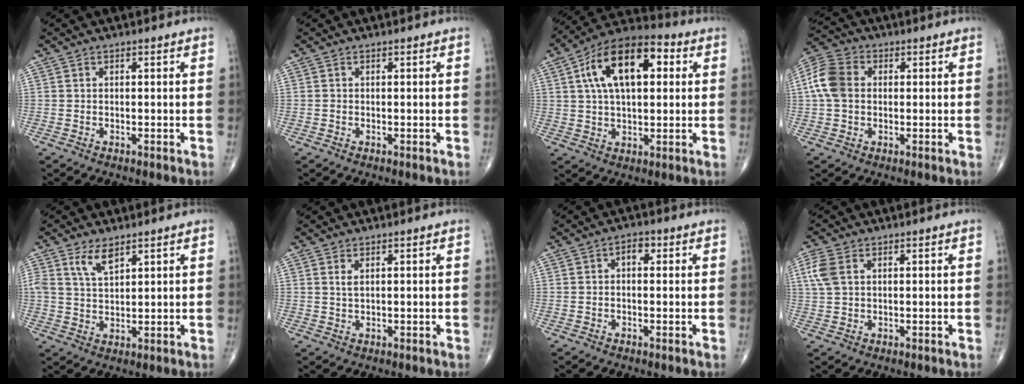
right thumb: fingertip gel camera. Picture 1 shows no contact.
{"total": 0.0}
{"total": 17.1, "force": [4.6, 8.8, 13.9], "torque": [-0.218, 0.021, 0.067]}
{"total": 8.3, "force": [0.8, 6.2, 5.5], "torque": [-0.114, 0.021, 0.007]}
{"total": 4.8, "force": [3.0, 1.9, 3.2], "torque": [-0.058, -0.016, 0.063]}
{"total": 1.4, "force": [0.7, 0.5, 1.1], "torque": [-0.023, 0.000, 0.017]}
{"total": 2.2, "force": [0.4, 1.3, 1.7], "torque": [-0.015, 0.007, -0.002]}
{"total": 4.4, "force": [1.5, 2.8, 3.1], "torque": [-0.086, 0.010, 0.032]}